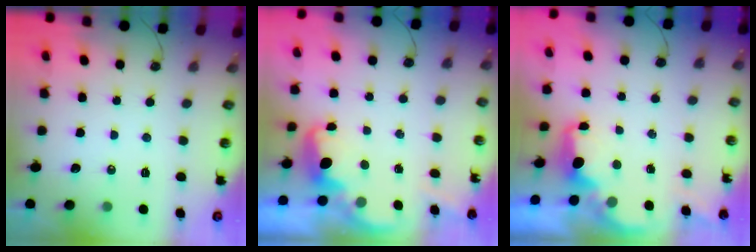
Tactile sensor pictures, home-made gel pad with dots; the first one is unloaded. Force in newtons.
{"total": 2.8, "press": 2.7, "slide": 0.8}
{"total": 2.0, "press": 1.9, "slide": 0.7}